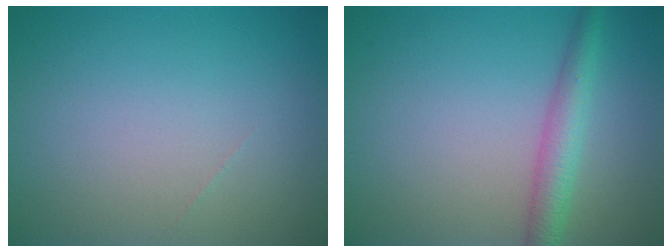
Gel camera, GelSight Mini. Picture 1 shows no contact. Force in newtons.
{"total": 3.2, "press": 3.2, "slide": 0.1}